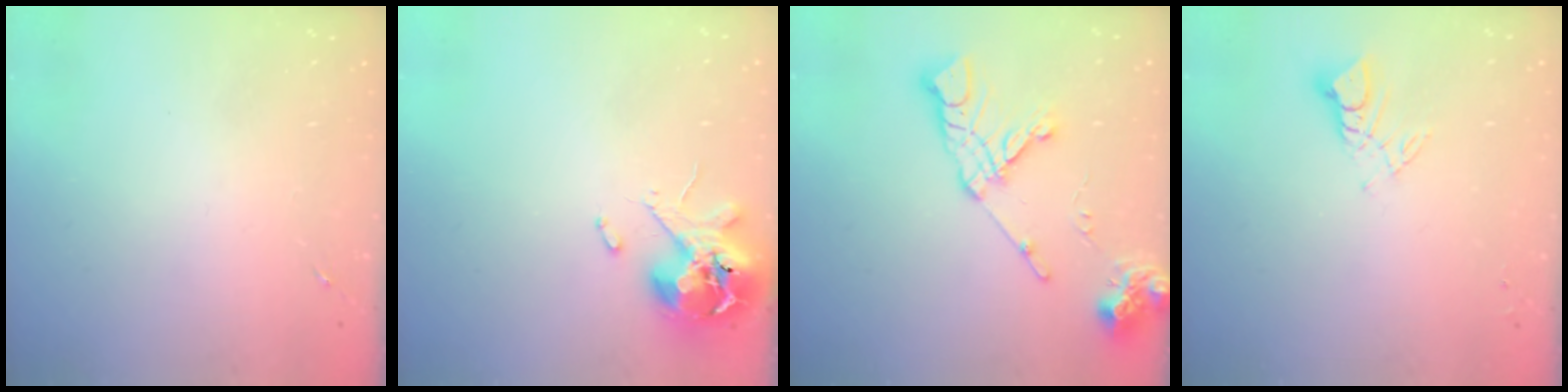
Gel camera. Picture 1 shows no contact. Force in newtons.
{"total": 10.7, "press": 10.6, "slide": 1.4}
{"total": 14.4, "press": 14.3, "slide": 1.9}
{"total": 6.2, "press": 6.1, "slide": 0.4}